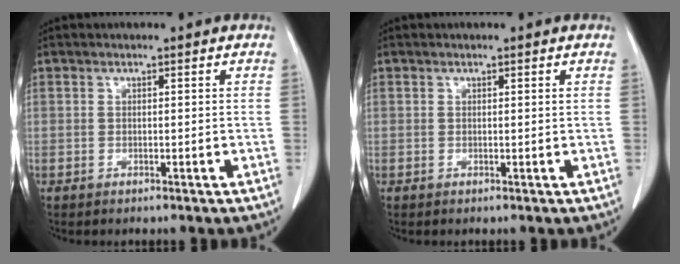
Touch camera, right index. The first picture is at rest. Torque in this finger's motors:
{"motor_torque": [-0.04, 0.03, 0.00, 0.00]}